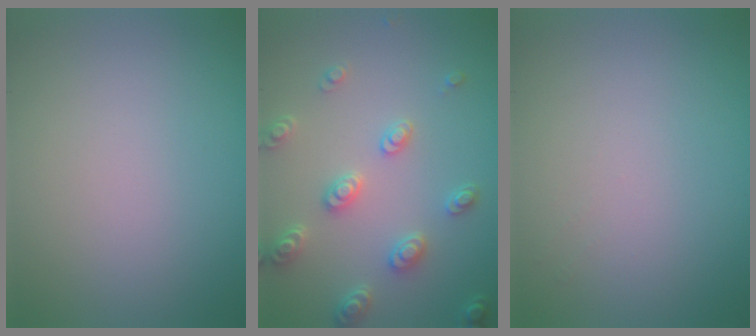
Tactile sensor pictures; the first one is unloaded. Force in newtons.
{"total": 3.6, "press": 3.2, "slide": 1.6}
{"total": 0.6, "press": 0.5, "slide": 0.3}